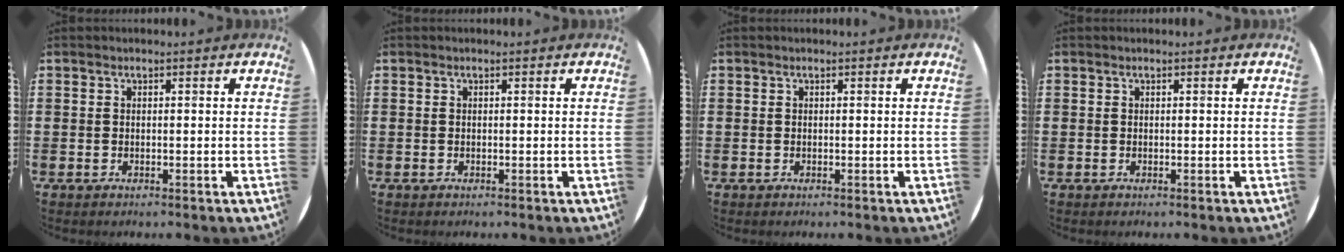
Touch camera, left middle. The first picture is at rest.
{"total": 0.0}
{"total": 0.0}
{"total": 0.0}